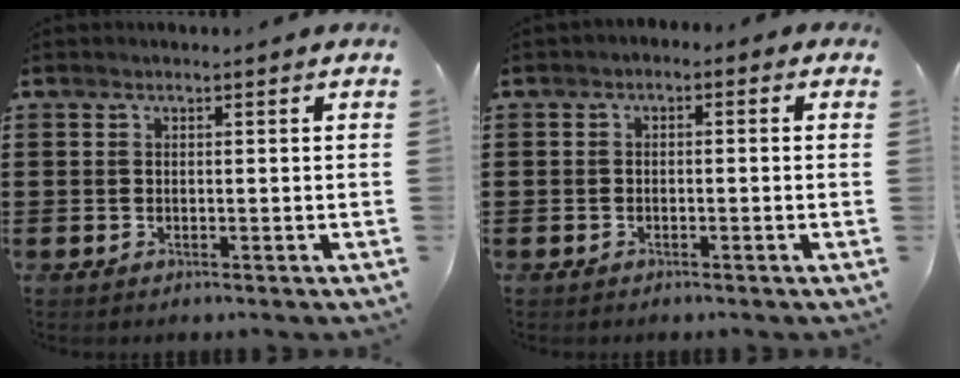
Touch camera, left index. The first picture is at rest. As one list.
[{"total": 1.3, "force": [-1.2, 0.6, 0.2], "torque": [-0.008, 0.005, -0.027]}]